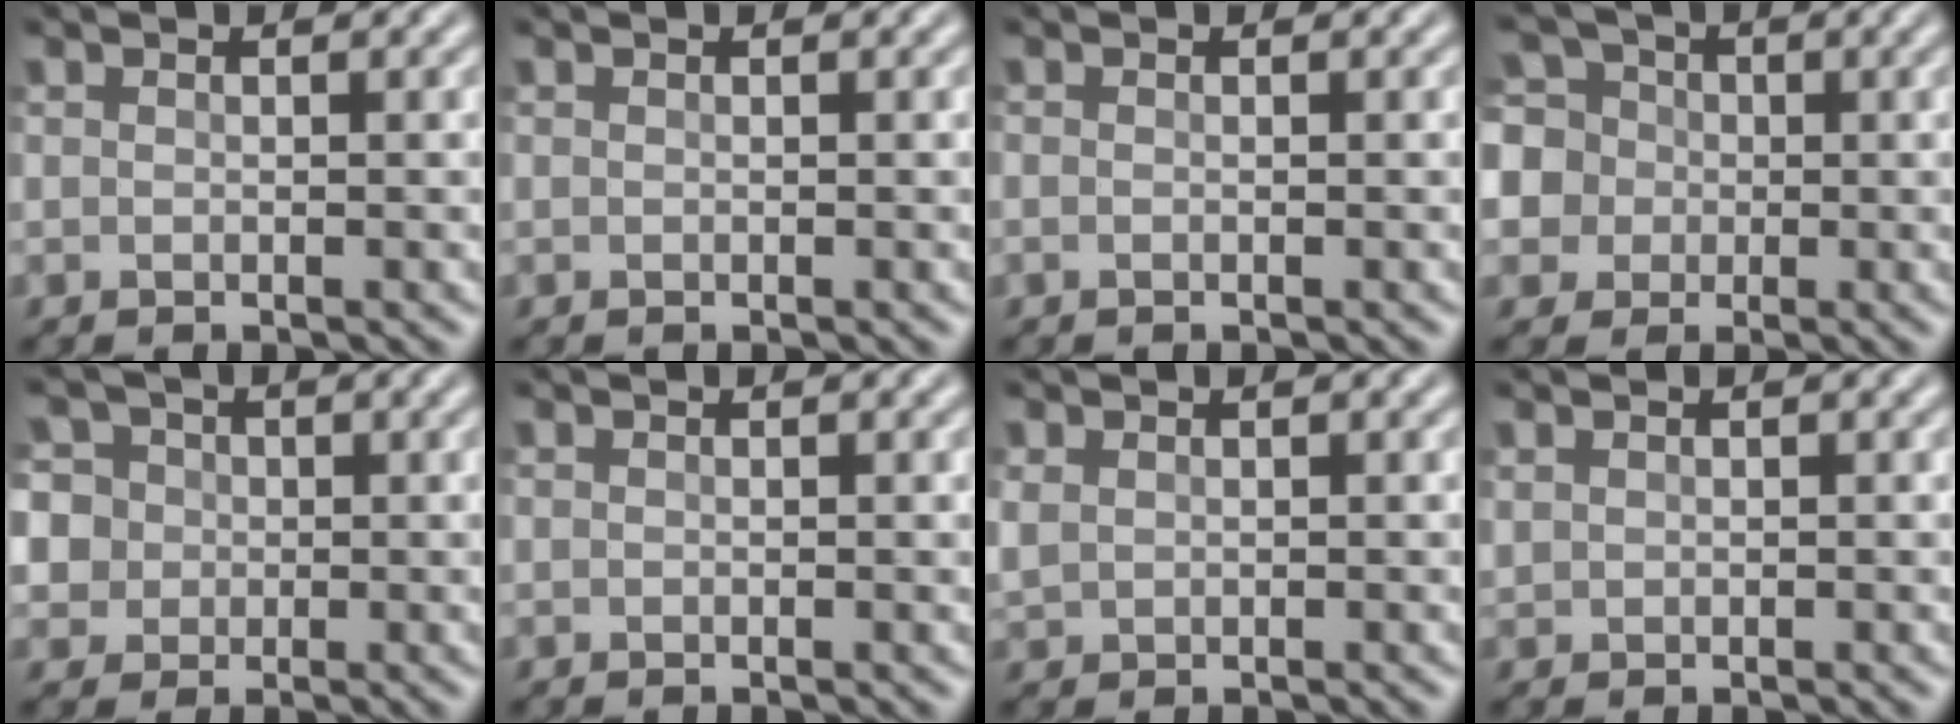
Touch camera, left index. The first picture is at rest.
{"total": 0.0}
{"total": 0.0}
{"total": 8.7, "force": [1.3, 8.0, 3.3], "torque": [-0.083, 0.038, -0.003]}
{"total": 8.8, "force": [3.2, 7.4, 3.6], "torque": [-0.074, 0.037, 0.025]}
{"total": 0.5, "force": [0.4, 0.1, 0.2], "torque": [-0.005, 0.003, 0.009]}
{"total": 1.1, "force": [0.7, 0.8, 0.4], "torque": [-0.014, 0.002, 0.018]}
{"total": 0.7, "force": [0.5, 0.4, 0.1], "torque": [-0.004, 0.000, 0.015]}